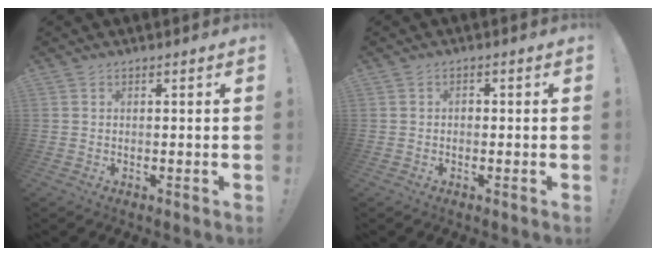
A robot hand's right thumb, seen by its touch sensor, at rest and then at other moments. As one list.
[{"total": 1.3, "force": [-0.8, 0.8, 0.7], "torque": [-0.012, 0.004, -0.014]}]